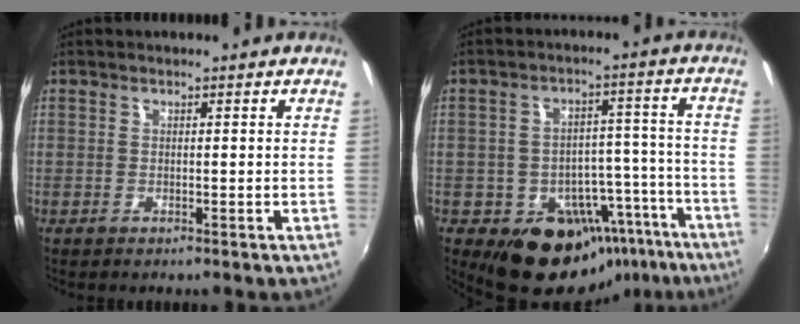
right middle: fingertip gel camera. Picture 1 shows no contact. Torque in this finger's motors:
{"motor_torque": [0.14, -0.57, 0.11, 0.06]}